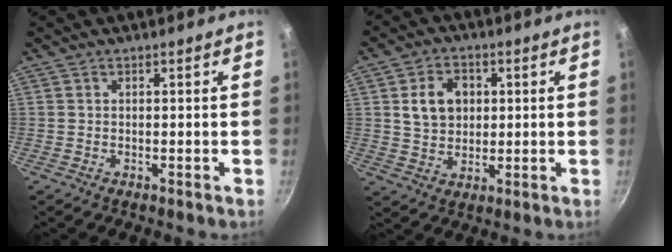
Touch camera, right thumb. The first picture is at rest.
{"total": 8.5, "force": [1.8, 6.6, 5.0], "torque": [-0.064, 0.002, 0.029]}